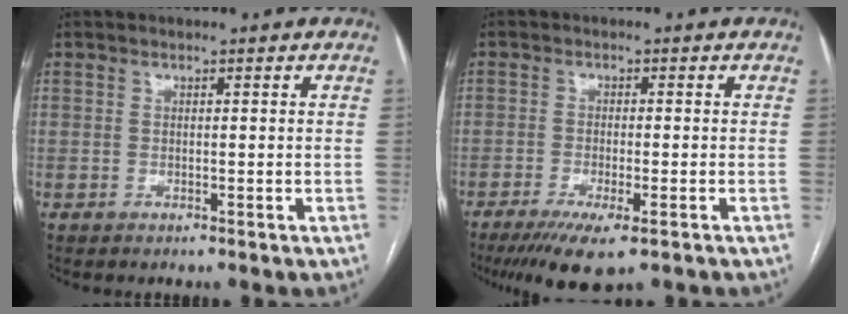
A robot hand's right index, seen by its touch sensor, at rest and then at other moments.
{"total": 8.1, "force": [-5.3, 1.3, 6.0], "torque": [-0.097, -0.021, -0.082]}